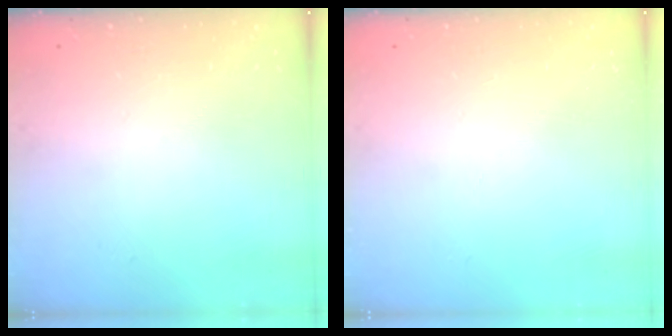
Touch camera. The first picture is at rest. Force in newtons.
{"total": 0.0}